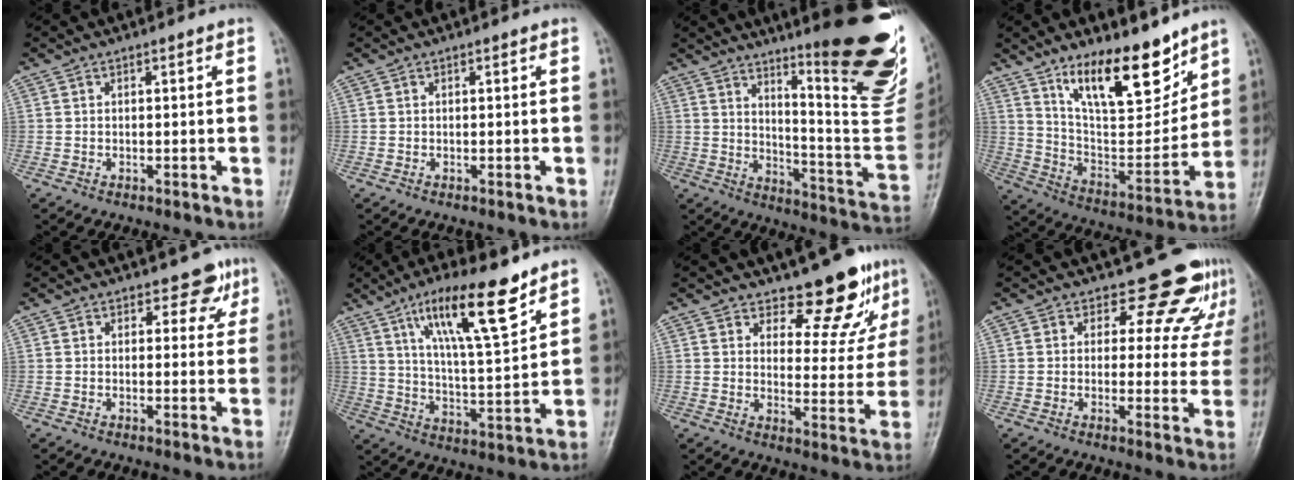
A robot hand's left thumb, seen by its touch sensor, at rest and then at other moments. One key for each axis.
{"total": 0.0}
{"total": 26.4, "fx": 14.9, "fy": 4.7, "fz": 21.3, "tx": -0.241, "ty": -0.095, "tz": 0.215}
{"total": 18.1, "fx": 12.3, "fy": 6.6, "fz": 11.5, "tx": -0.136, "ty": -0.085, "tz": 0.221}
{"total": 4.2, "fx": 2.6, "fy": 2.9, "fz": 1.6, "tx": 0.014, "ty": -0.011, "tz": 0.028}
{"total": 15.6, "fx": 9.8, "fy": 3.2, "fz": 11.8, "tx": -0.187, "ty": -0.048, "tz": 0.176}
{"total": 10.1, "fx": 8.4, "fy": 4.0, "fz": 4.0, "tx": -0.014, "ty": -0.075, "tz": 0.112}
{"total": 10.8, "fx": 8.9, "fy": 5.4, "fz": 2.7, "tx": 0.020, "ty": -0.054, "tz": 0.084}